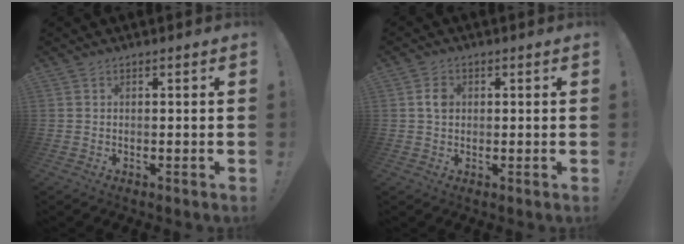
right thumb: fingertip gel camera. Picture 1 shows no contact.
{"total": 3.6, "force": [0.5, 2.7, 2.3], "torque": [-0.029, 0.000, 0.008]}